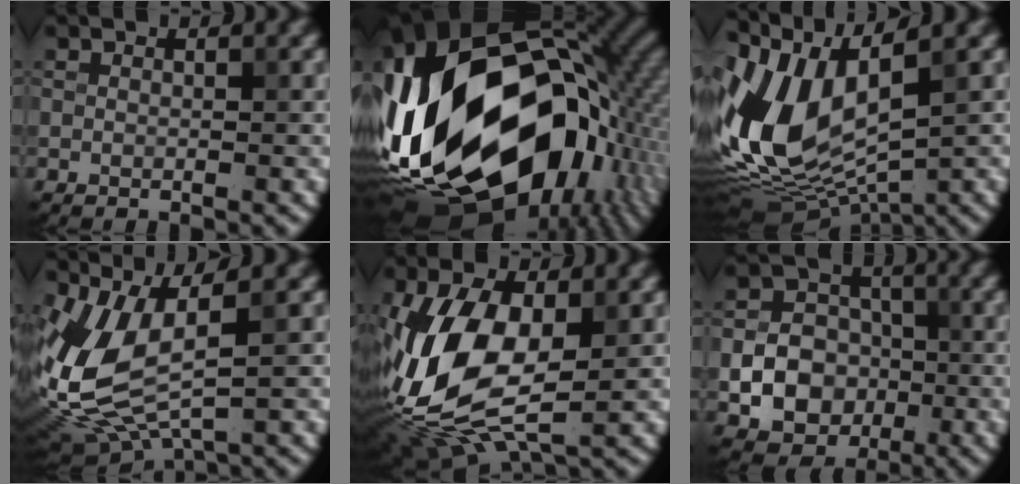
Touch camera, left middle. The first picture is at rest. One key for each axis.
{"total": 22.8, "fx": -2.8, "fy": 14.4, "fz": 17.4, "tx": -0.345, "ty": -0.040, "tz": -0.042}
{"total": 12.8, "fx": 1.9, "fy": 6.9, "fz": 10.6, "tx": -0.247, "ty": -0.004, "tz": 0.035}
{"total": 8.6, "fx": 1.1, "fy": 3.8, "fz": 7.7, "tx": -0.188, "ty": -0.014, "tz": 0.028}
{"total": 12.9, "fx": -1.3, "fy": 7.1, "fz": 10.7, "tx": -0.238, "ty": -0.009, "tz": -0.024}
{"total": 7.4, "fx": -1.8, "fy": 6.4, "fz": 3.5, "tx": -0.032, "ty": -0.007, "tz": -0.050}